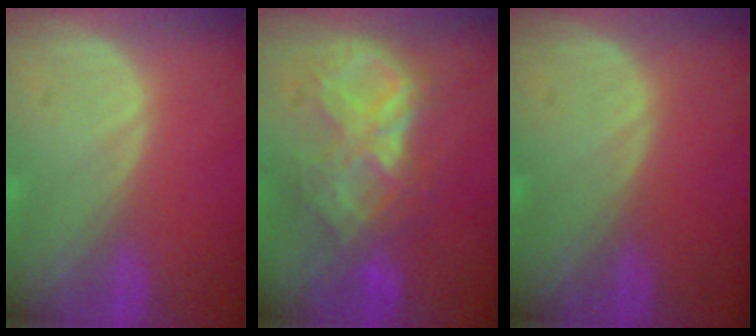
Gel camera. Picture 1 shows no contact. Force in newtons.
{"total": 8.8, "press": 7.7, "slide": 4.2}
{"total": 0.0}